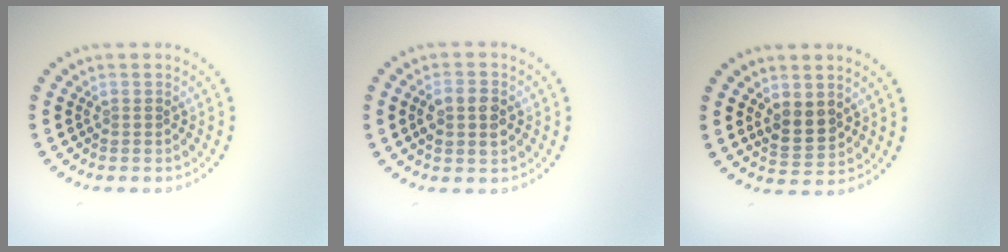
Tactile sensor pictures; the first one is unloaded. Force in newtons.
{"total": 2.7, "press": 2.7, "slide": 0.1}
{"total": 2.6, "press": 2.5, "slide": 0.7}